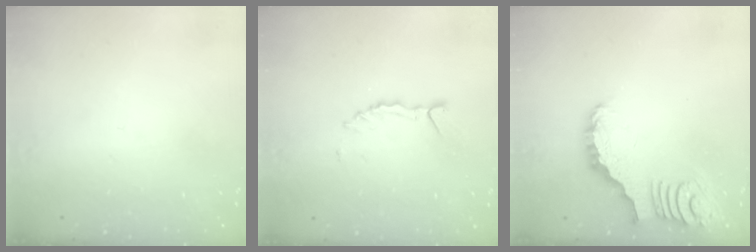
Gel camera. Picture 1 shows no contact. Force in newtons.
{"total": 2.7, "press": 2.7, "slide": 0.3}
{"total": 3.6, "press": 3.5, "slide": 0.5}